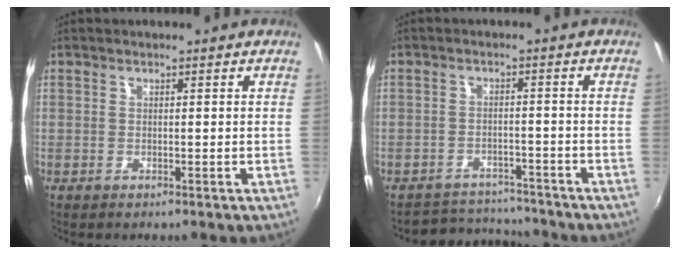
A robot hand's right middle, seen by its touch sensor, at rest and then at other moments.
{"total": 8.2, "force": [-7.8, 2.5, 0.6], "torque": [-0.027, 0.015, -0.112]}